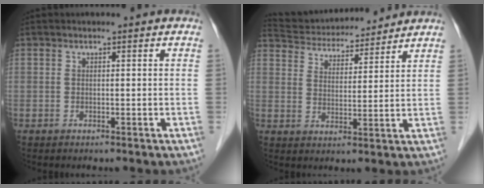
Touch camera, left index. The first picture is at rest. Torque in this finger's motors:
{"motor_torque": [0.00, -0.33, -0.01, -0.01]}